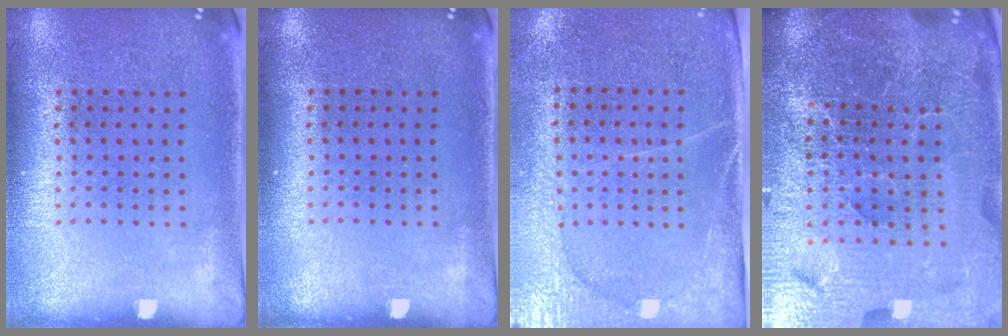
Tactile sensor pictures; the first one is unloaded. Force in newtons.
{"total": 0.0}
{"total": 3.0, "press": 2.8, "slide": 1.1}
{"total": 6.7, "press": 5.8, "slide": 3.3}